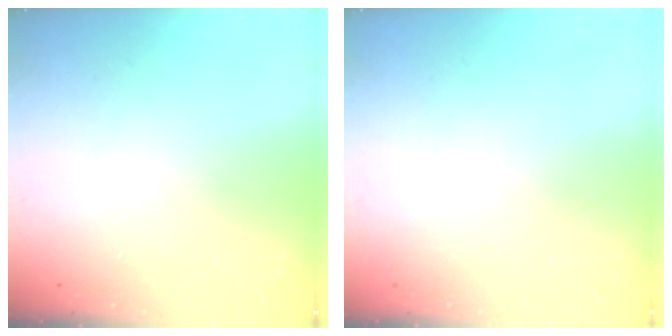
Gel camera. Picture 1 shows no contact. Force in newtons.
{"total": 0.0}